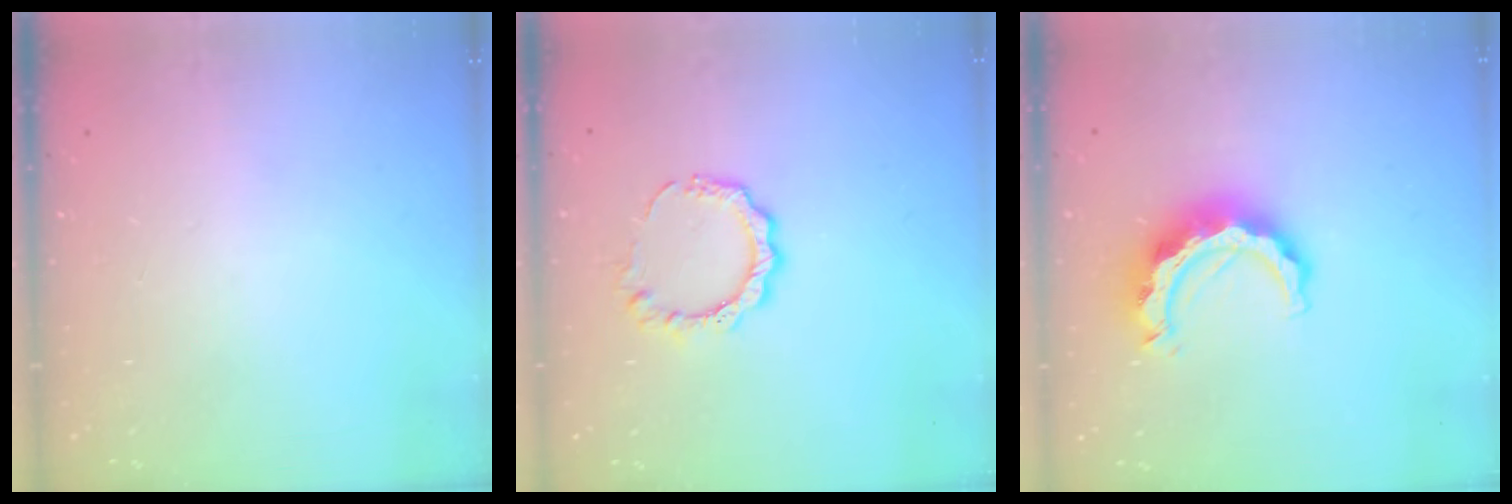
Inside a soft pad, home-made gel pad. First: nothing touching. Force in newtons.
{"total": 7.3, "press": 7.2, "slide": 0.6}
{"total": 11.6, "press": 11.5, "slide": 1.0}